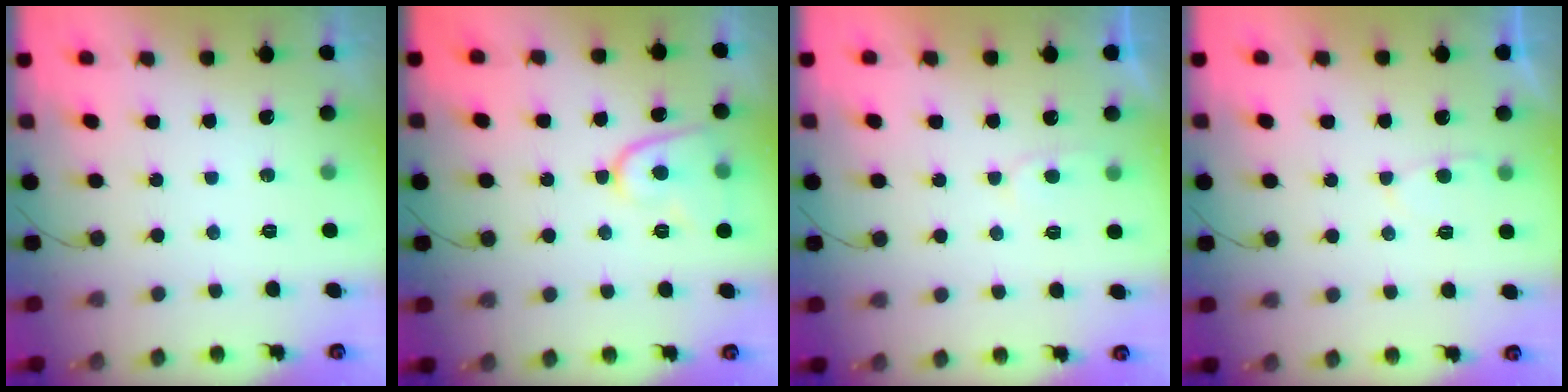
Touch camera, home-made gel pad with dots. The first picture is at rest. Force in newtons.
{"total": 9.5, "press": 9.4, "slide": 1.3}
{"total": 5.0, "press": 5.0, "slide": 0.6}
{"total": 3.0, "press": 2.9, "slide": 0.5}